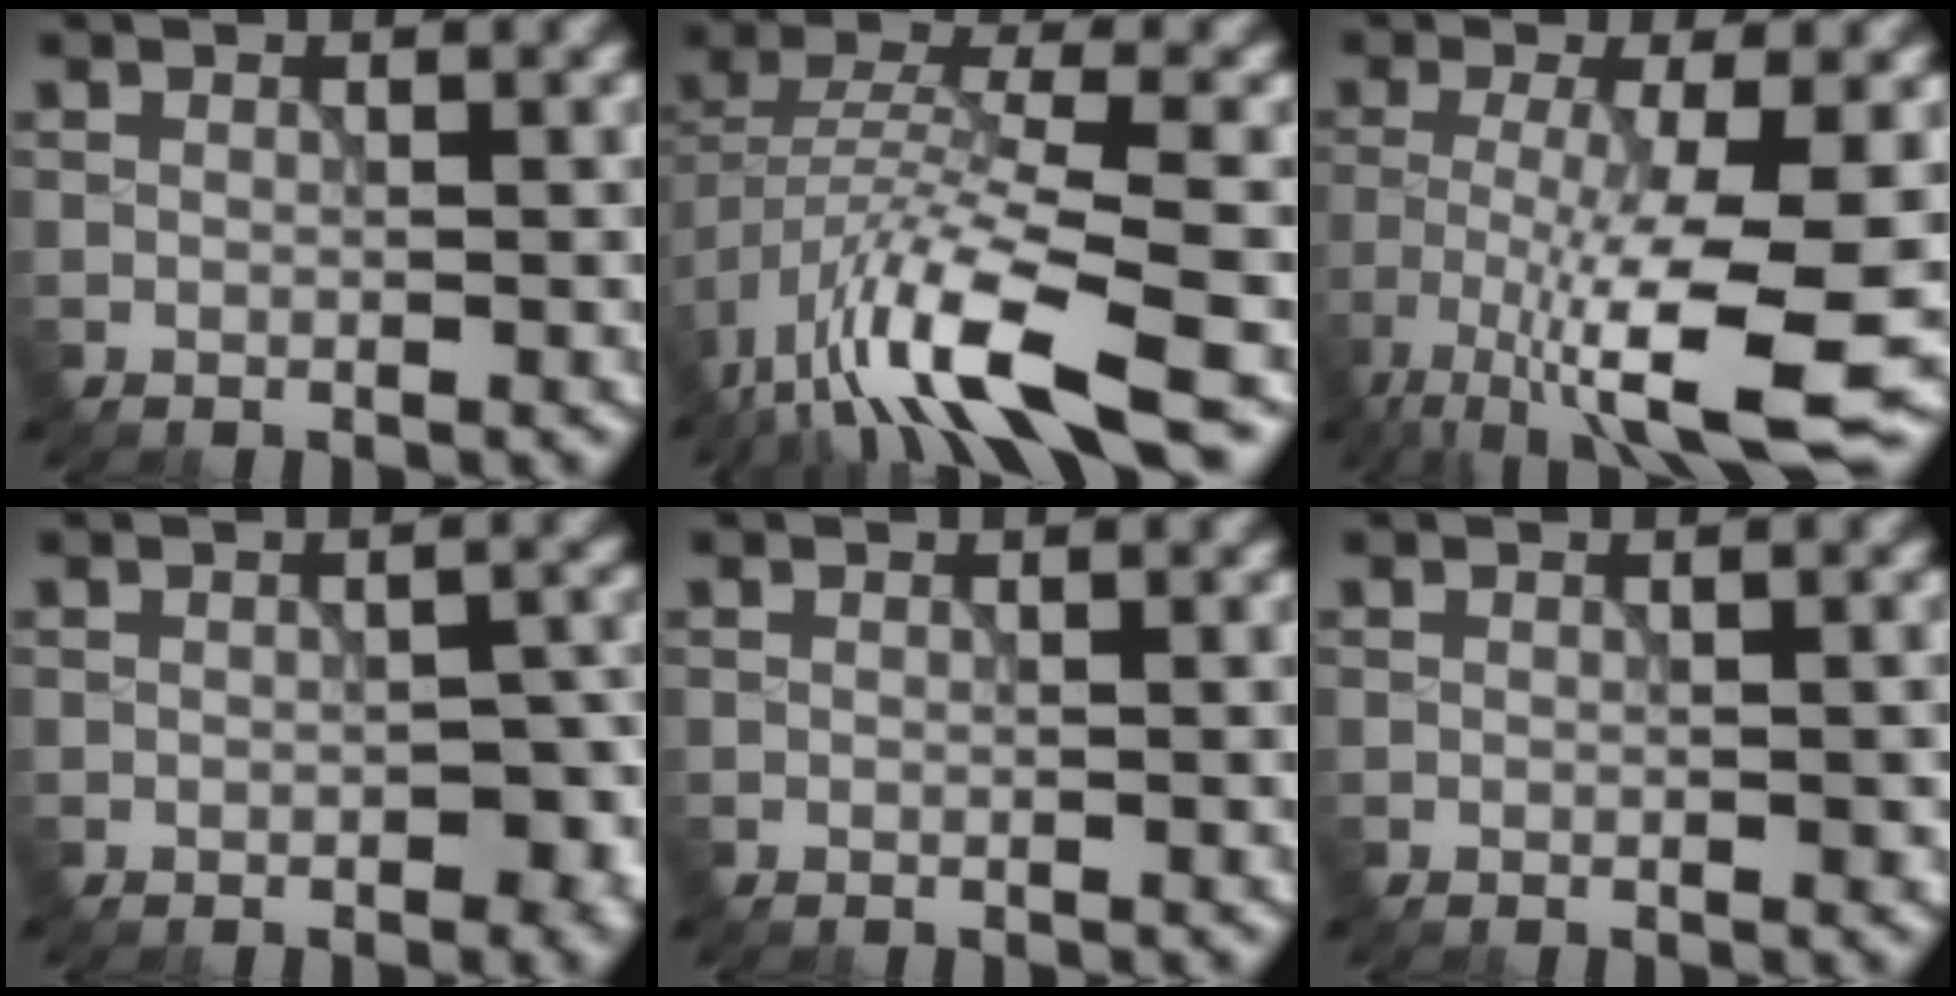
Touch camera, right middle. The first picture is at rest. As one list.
[{"total": 9.7, "force": [-5.7, 2.6, 7.4], "torque": [-0.140, 0.002, -0.113]}, {"total": 8.4, "force": [-3.8, 1.1, 7.4], "torque": [-0.128, -0.010, -0.074]}, {"total": 4.2, "force": [-1.1, 2.4, 3.3], "torque": [-0.039, -0.008, -0.011]}, {"total": 0.0}, {"total": 0.9, "force": [-0.1, 0.4, 0.7], "torque": [-0.009, -0.002, 0.001]}]